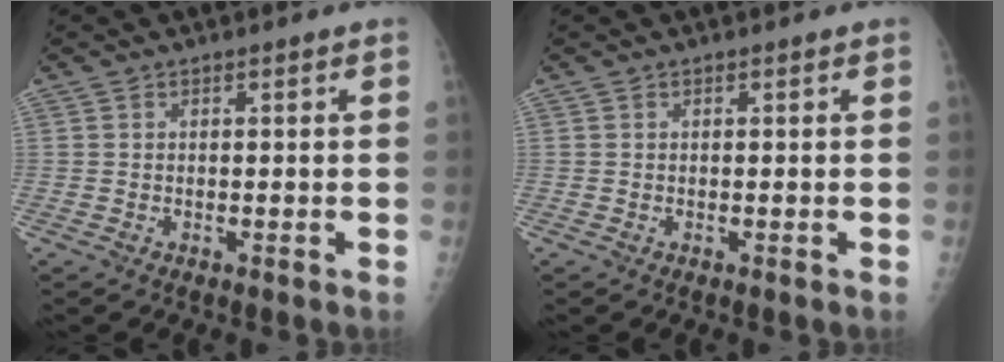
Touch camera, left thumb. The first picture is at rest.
{"total": 0.0}